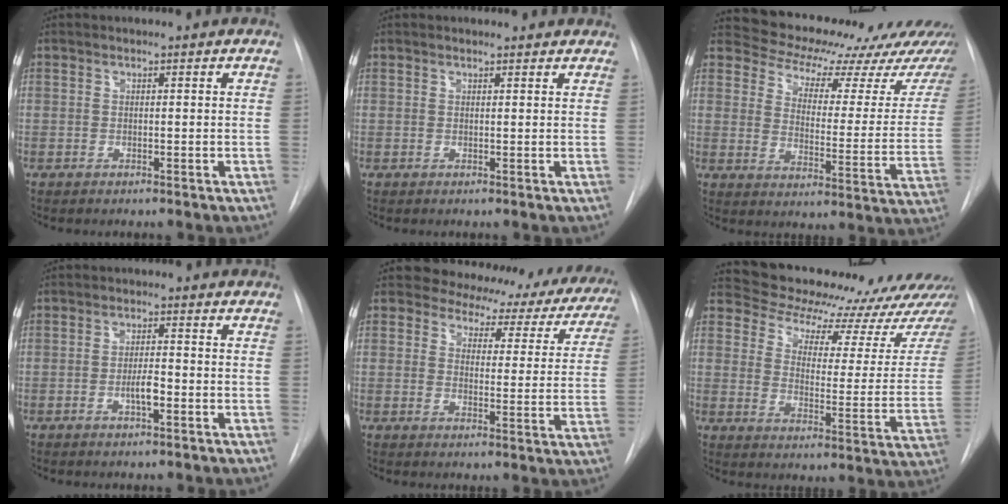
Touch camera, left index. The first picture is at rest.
{"total": 3.0, "force": [2.9, 0.6, 0.4], "torque": [-0.012, 0.007, 0.023]}
{"total": 20.3, "force": [18.4, 5.9, 6.1], "torque": [-0.066, -0.054, 0.213]}
{"total": 3.0, "force": [-1.2, 0.7, 2.7], "torque": [-0.047, 0.001, -0.020]}
{"total": 18.4, "force": [16.8, 6.5, 3.7], "torque": [-0.020, -0.041, 0.165]}
{"total": 21.3, "force": [19.5, 5.0, 7.1], "torque": [-0.089, -0.060, 0.238]}